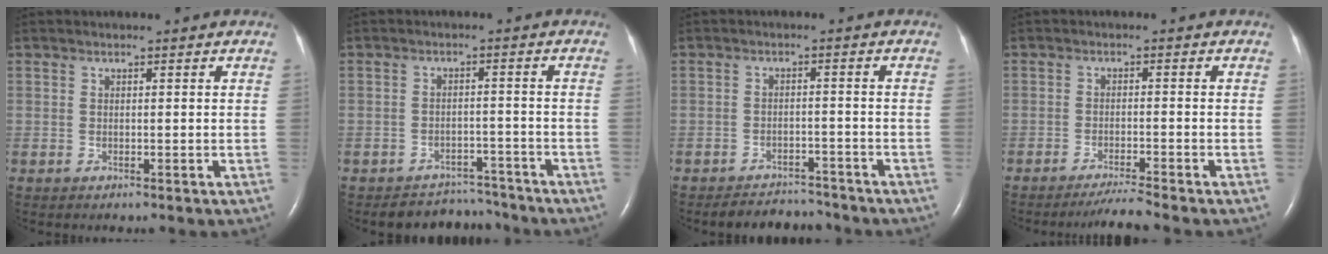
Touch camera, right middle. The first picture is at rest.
{"total": 5.5, "force": [-5.2, 1.6, -1.1], "torque": [0.016, 0.019, -0.073]}
{"total": 5.3, "force": [-5.1, 1.4, 0.1], "torque": [0.000, 0.001, -0.078]}
{"total": 3.5, "force": [-3.1, -1.3, 1.0], "torque": [-0.026, -0.018, -0.058]}